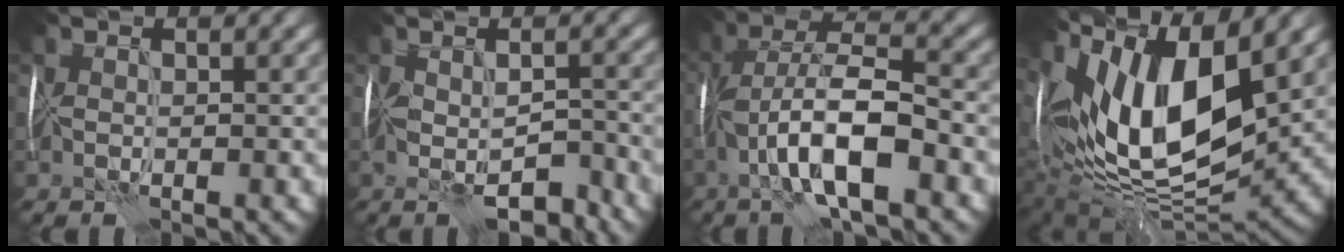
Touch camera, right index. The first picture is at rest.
{"total": 4.4, "force": [-2.6, 1.4, 3.2], "torque": [-0.045, -0.003, -0.043]}
{"total": 8.7, "force": [-3.3, 2.4, 7.6], "torque": [-0.135, 0.020, -0.066]}
{"total": 15.9, "force": [5.3, 7.0, 13.3], "torque": [-0.241, 0.029, 0.086]}